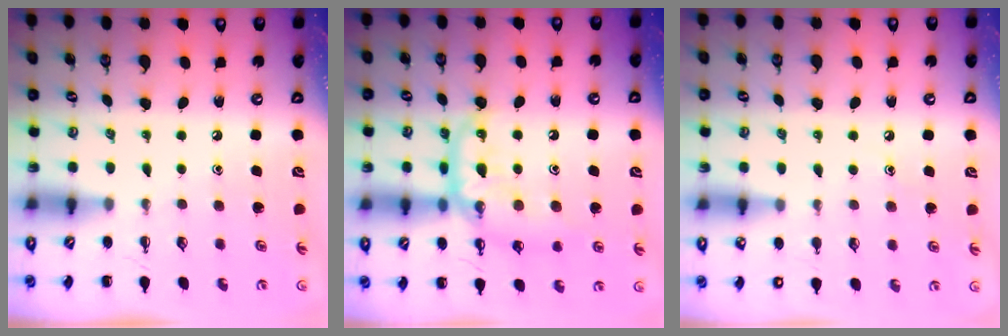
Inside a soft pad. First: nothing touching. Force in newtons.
{"total": 15.5, "press": 15.4, "slide": 1.2}
{"total": 6.9, "press": 6.7, "slide": 1.5}